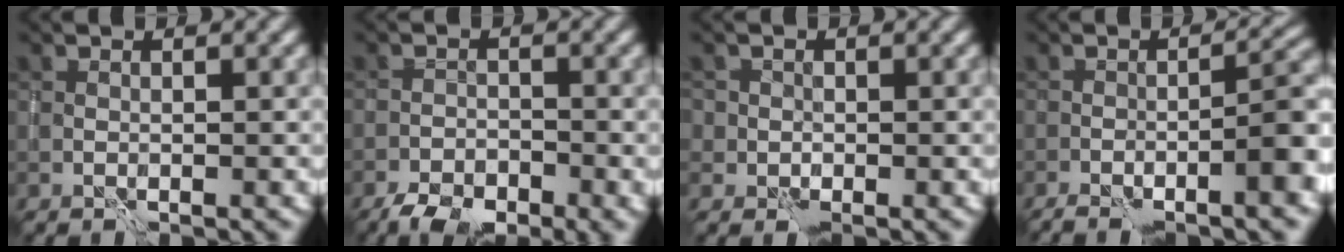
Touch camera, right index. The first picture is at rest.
{"total": 5.7, "force": [-4.3, 2.5, 2.7], "torque": [-0.038, -0.017, -0.071]}
{"total": 1.3, "force": [-0.3, 1.3, 0.2], "torque": [0.007, -0.002, -0.009]}
{"total": 7.7, "force": [-4.4, 1.6, 6.1], "torque": [-0.074, 0.010, -0.067]}